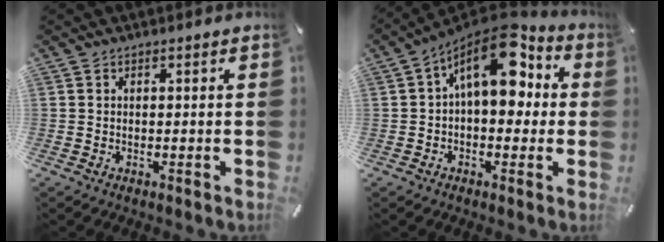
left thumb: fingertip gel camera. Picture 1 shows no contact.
{"total": 15.0, "force": [6.1, 7.7, 11.2], "torque": [-0.179, -0.036, 0.106]}